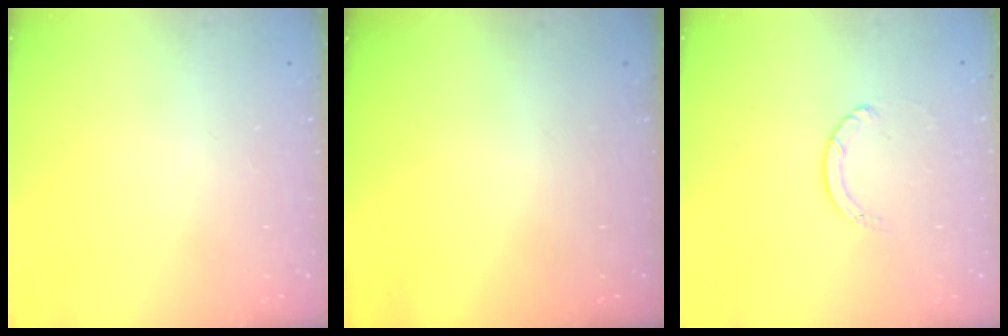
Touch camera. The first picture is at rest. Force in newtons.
{"total": 0.0}
{"total": 1.1, "press": 1.1, "slide": 0.1}